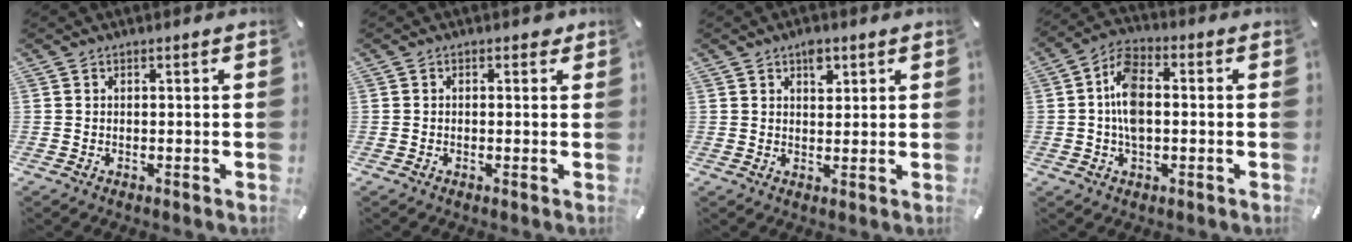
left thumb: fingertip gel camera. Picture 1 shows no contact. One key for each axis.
{"total": 1.1, "fx": 0.4, "fy": 0.9, "fz": 0.5, "tx": 0.005, "ty": 0.000, "tz": 0.003}
{"total": 3.8, "fx": 2.1, "fy": 2.3, "fz": 2.1, "tx": -0.014, "ty": -0.009, "tz": 0.032}
{"total": 8.9, "fx": 0.1, "fy": 5.1, "fz": 7.3, "tx": -0.148, "ty": 0.004, "tz": -0.002}